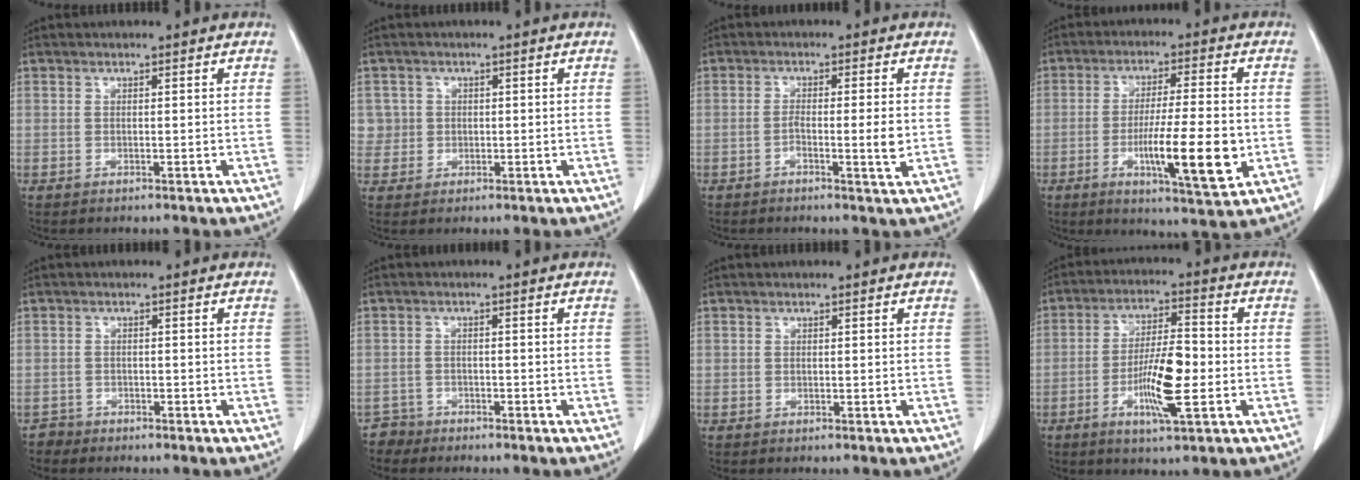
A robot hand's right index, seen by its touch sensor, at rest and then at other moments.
{"total": 2.6, "force": [0.3, 2.5, -0.3], "torque": [0.023, 0.006, 0.001]}
{"total": 3.4, "force": [-0.9, 0.2, 3.3], "torque": [-0.054, -0.001, -0.015]}
{"total": 11.7, "force": [-2.9, 1.2, 11.2], "torque": [-0.185, -0.015, -0.048]}
{"total": 1.6, "force": [-1.2, 0.7, -0.7], "torque": [0.012, 0.003, -0.027]}
{"total": 2.2, "force": [-1.7, 0.9, -1.0], "torque": [0.020, 0.003, -0.035]}
{"total": 0.0}
{"total": 9.7, "force": [-2.7, 1.7, 9.2], "torque": [-0.169, -0.001, -0.048]}